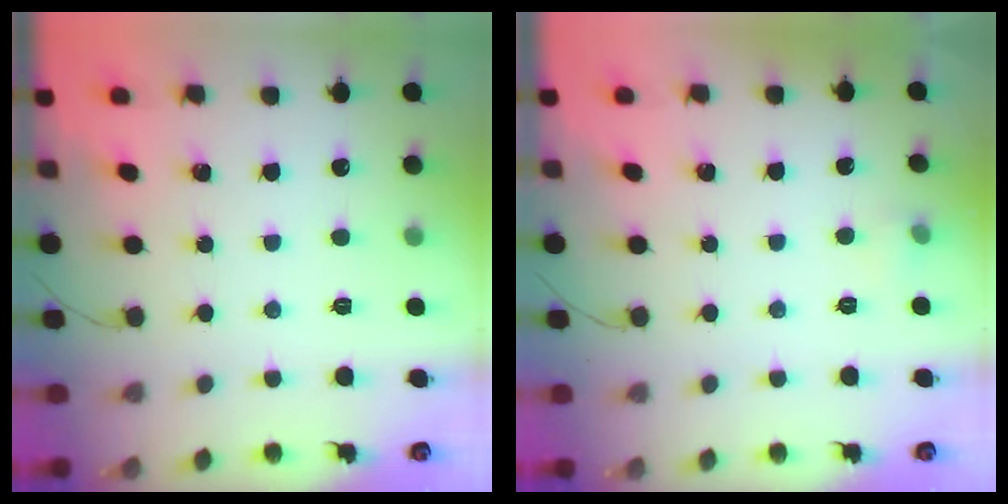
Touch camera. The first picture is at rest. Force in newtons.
{"total": 7.7, "press": 3.2, "slide": 7.0}